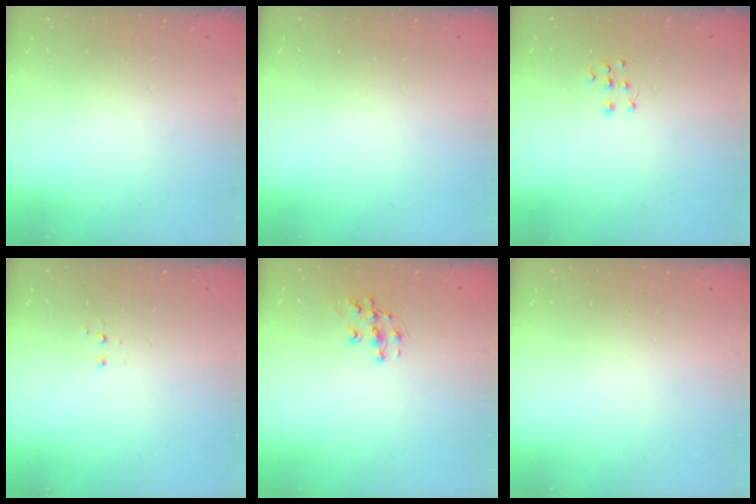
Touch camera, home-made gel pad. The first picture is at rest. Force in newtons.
{"total": 0.0}
{"total": 6.2, "press": 6.2, "slide": 0.4}
{"total": 3.1, "press": 3.0, "slide": 0.8}
{"total": 9.8, "press": 9.8, "slide": 0.6}
{"total": 0.0}